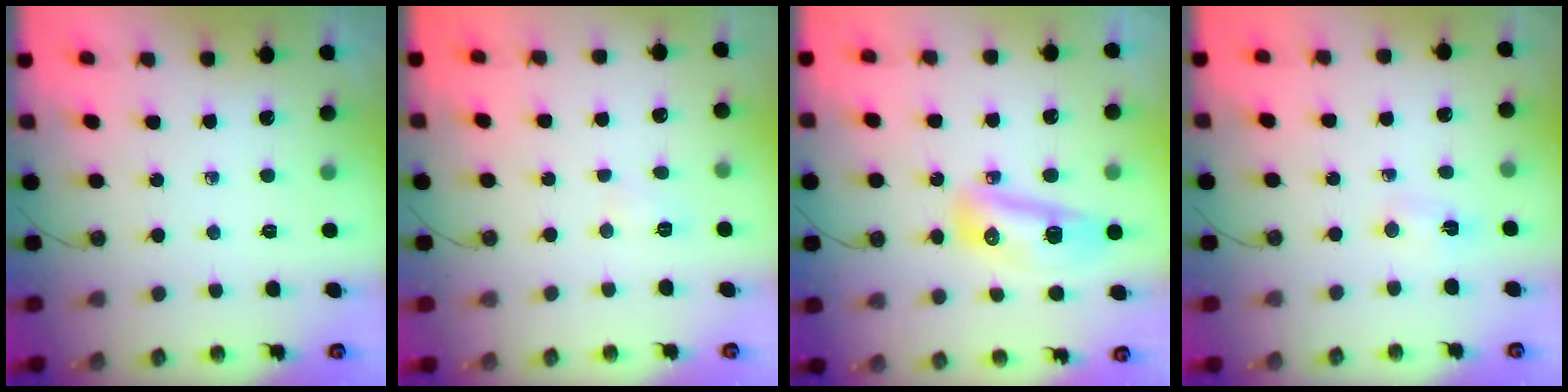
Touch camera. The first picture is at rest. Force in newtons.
{"total": 2.9, "press": 2.8, "slide": 0.7}
{"total": 9.8, "press": 9.7, "slide": 1.3}
{"total": 2.1, "press": 1.8, "slide": 1.0}